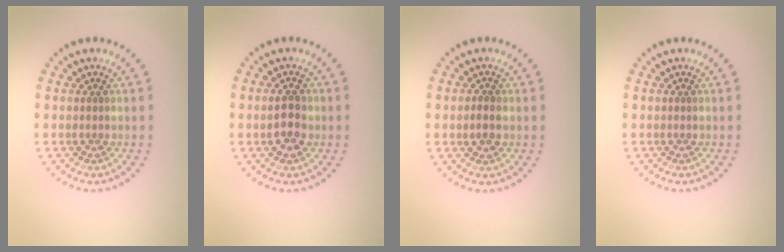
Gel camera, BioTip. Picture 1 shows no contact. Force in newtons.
{"total": 2.5, "press": 2.5, "slide": 0.0}
{"total": 1.3, "press": 1.3, "slide": 0.0}
{"total": 0.0}